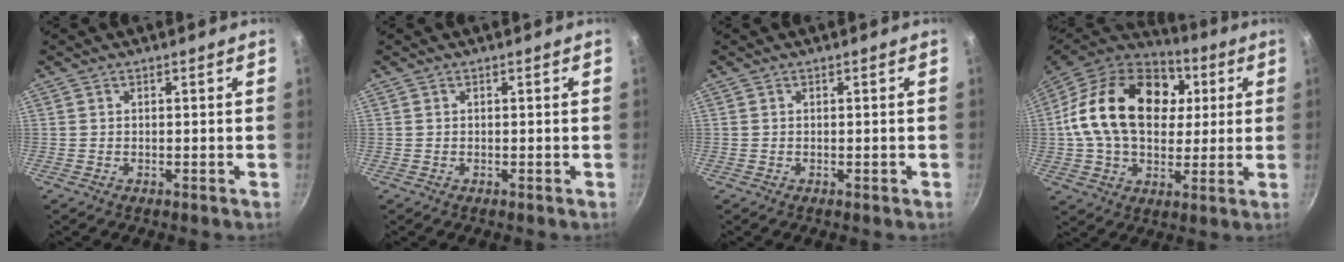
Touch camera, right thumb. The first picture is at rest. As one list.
[{"total": 0.0}, {"total": 0.0}, {"total": 25.2, "force": [4.8, 17.6, 17.4], "torque": [-0.287, 0.018, 0.072]}]